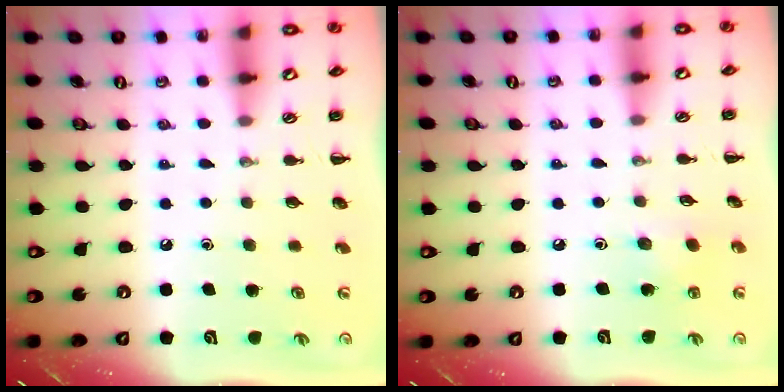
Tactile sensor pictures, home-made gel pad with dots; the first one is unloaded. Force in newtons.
{"total": 4.0, "press": 3.9, "slide": 0.9}